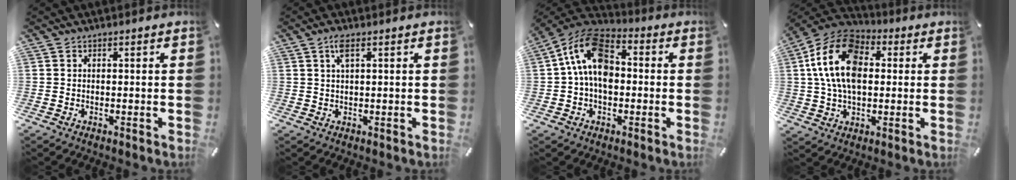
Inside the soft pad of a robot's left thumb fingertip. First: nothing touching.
{"total": 2.9, "force": [1.2, 0.7, 2.5], "torque": [-0.054, 0.005, 0.020]}
{"total": 13.4, "force": [1.0, 9.0, 9.8], "torque": [-0.202, 0.004, 0.018]}
{"total": 16.1, "force": [2.1, 11.2, 11.5], "torque": [-0.238, 0.012, 0.038]}